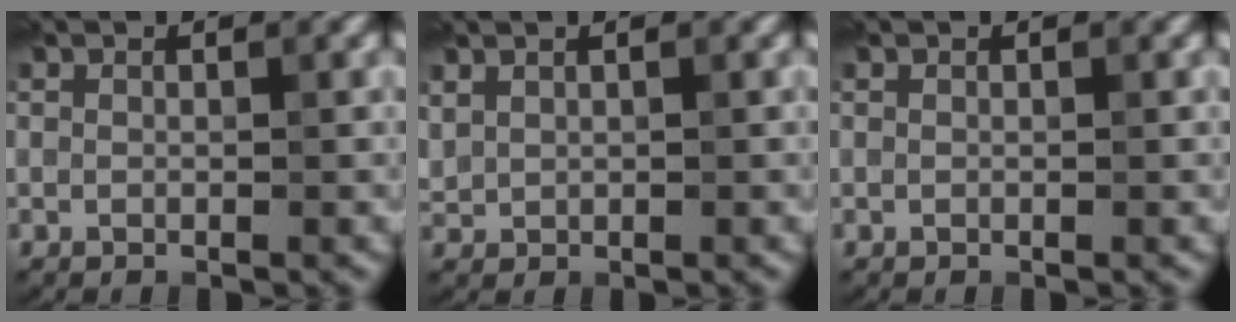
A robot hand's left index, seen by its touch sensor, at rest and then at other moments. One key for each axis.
{"total": 0.9, "fx": 0.8, "fy": 0.3, "fz": 0.2, "tx": -0.008, "ty": 0.003, "tz": 0.021}
{"total": 0.0}